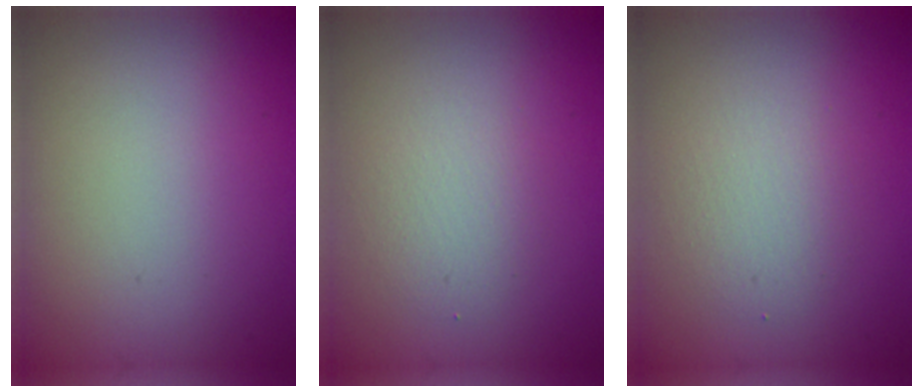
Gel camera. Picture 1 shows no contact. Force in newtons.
{"total": 2.2, "press": 2.2, "slide": 0.1}
{"total": 2.4, "press": 2.4, "slide": 0.3}